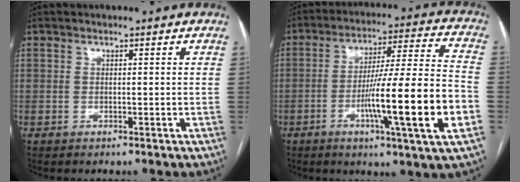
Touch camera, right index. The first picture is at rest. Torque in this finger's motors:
{"motor_torque": [2.14, 0.00, 1.05, 0.21]}